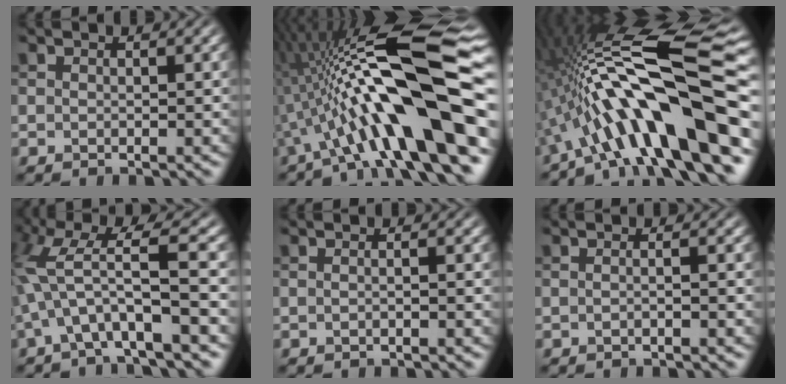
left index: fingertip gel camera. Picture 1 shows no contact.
{"total": 15.4, "force": [-2.9, 3.3, 14.8], "torque": [-0.229, 0.038, -0.048]}
{"total": 15.9, "force": [-5.1, 3.1, 14.8], "torque": [-0.230, 0.045, -0.079]}
{"total": 7.5, "force": [-1.5, 1.4, 7.2], "torque": [-0.140, 0.017, -0.035]}
{"total": 0.9, "force": [-0.2, 0.3, 0.9], "torque": [-0.013, -0.004, -0.012]}
{"total": 1.3, "force": [-0.2, 0.5, 1.2], "torque": [-0.013, -0.003, -0.014]}